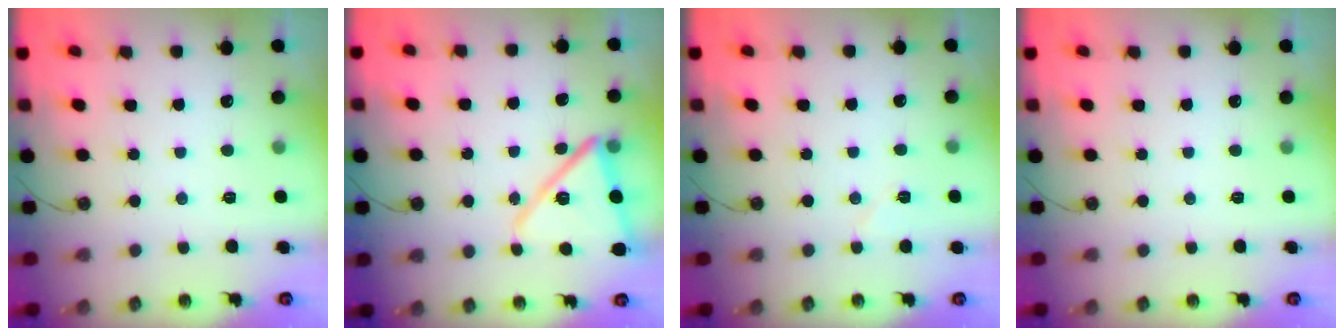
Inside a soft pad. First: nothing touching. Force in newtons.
{"total": 14.3, "press": 14.2, "slide": 1.0}
{"total": 5.3, "press": 4.6, "slide": 2.5}
{"total": 0.0}